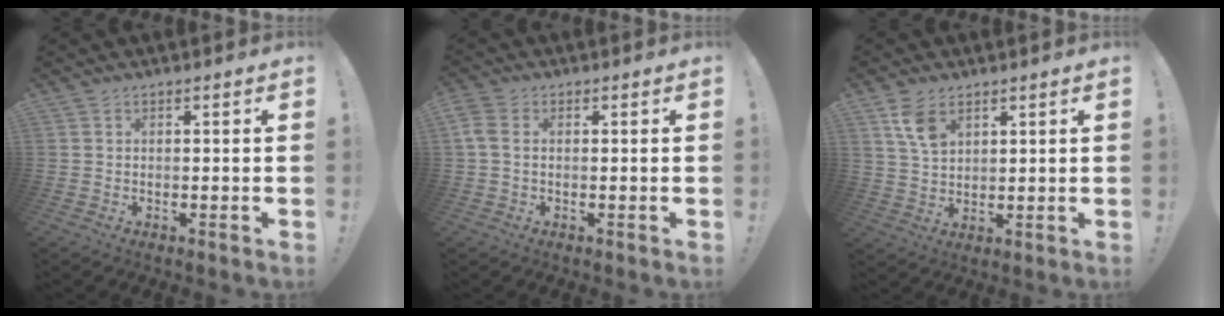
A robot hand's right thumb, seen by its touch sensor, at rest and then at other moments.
{"total": 4.0, "force": [0.8, 2.8, 2.8], "torque": [-0.066, 0.002, 0.015]}
{"total": 7.1, "force": [3.9, 4.2, 4.2], "torque": [-0.069, -0.016, 0.074]}